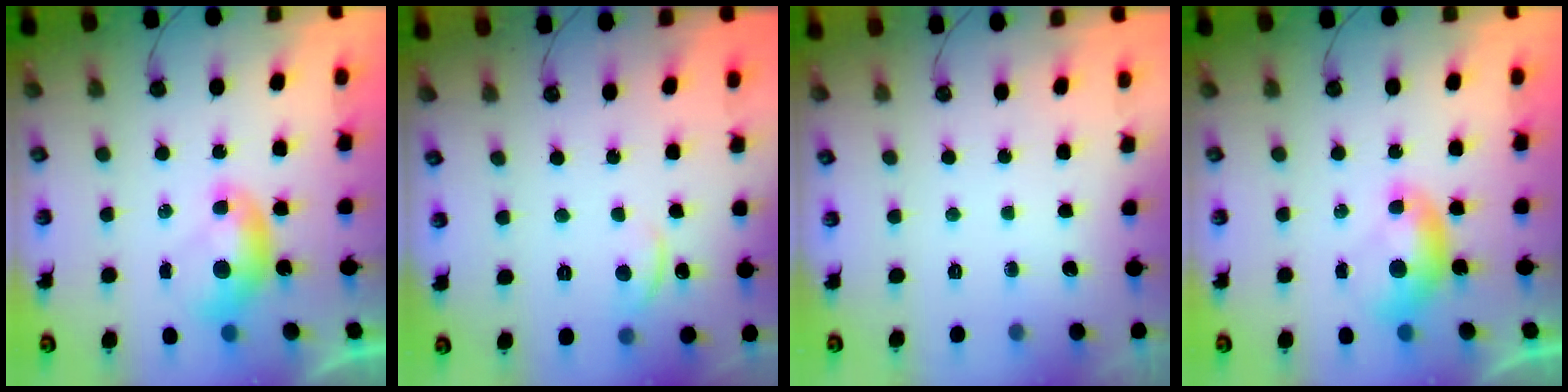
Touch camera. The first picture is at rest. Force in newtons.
{"total": 0.5, "press": 0.0, "slide": 0.5}
{"total": 0.0}
{"total": 0.0}